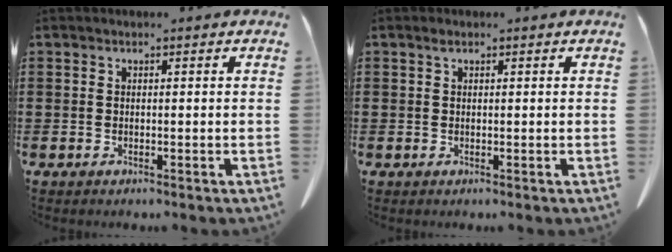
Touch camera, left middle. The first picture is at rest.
{"total": 0.7, "force": [0.4, 0.4, 0.4], "torque": [-0.010, 0.002, 0.008]}